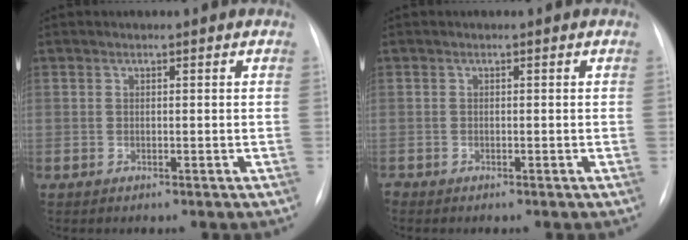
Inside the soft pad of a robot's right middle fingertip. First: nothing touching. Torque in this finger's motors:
{"motor_torque": [-0.62, -0.22, 0.02, -0.02]}